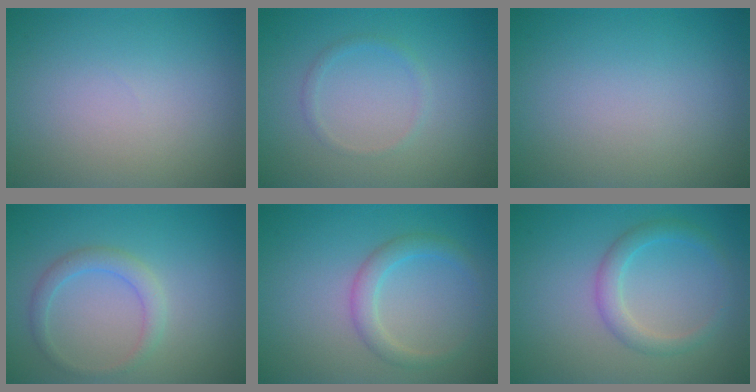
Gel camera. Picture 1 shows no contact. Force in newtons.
{"total": 0.9, "press": 0.9, "slide": 0.1}
{"total": 0.0}
{"total": 2.0, "press": 2.0, "slide": 0.1}
{"total": 2.3, "press": 2.2, "slide": 0.1}
{"total": 2.4, "press": 2.4, "slide": 0.0}